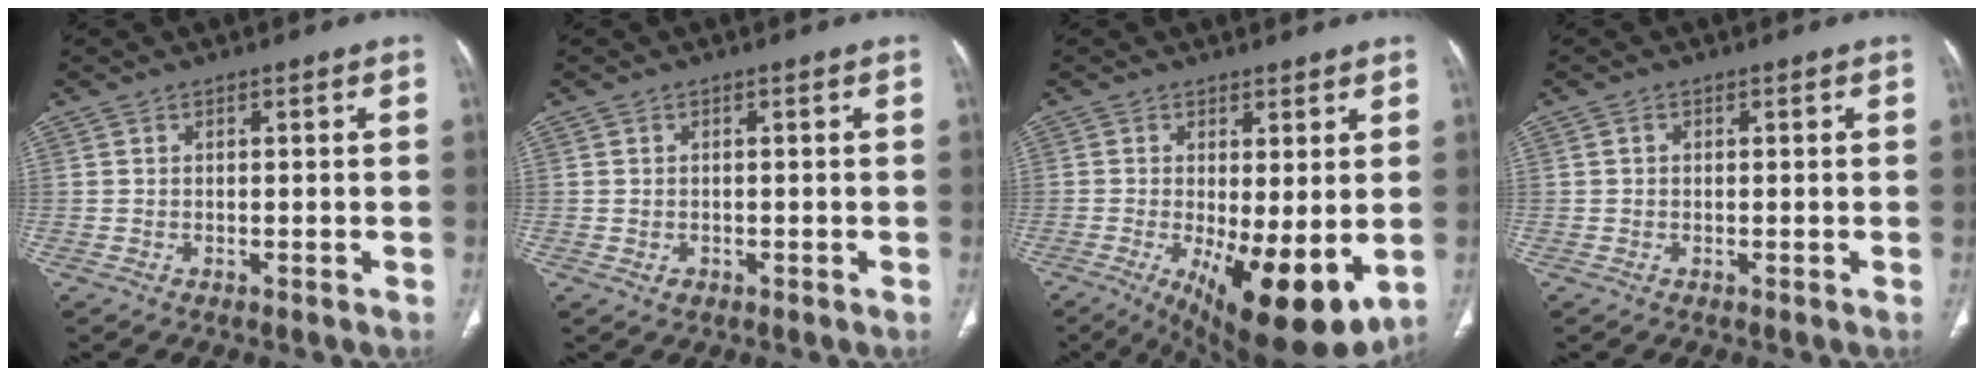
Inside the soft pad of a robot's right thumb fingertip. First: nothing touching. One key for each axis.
{"total": 1.2, "fx": -0.6, "fy": 1.0, "fz": 0.5, "tx": -0.006, "ty": 0.005, "tz": -0.006}
{"total": 14.8, "fx": -3.3, "fy": 5.1, "fz": 13.6, "tx": -0.193, "ty": -0.030, "tz": -0.029}
{"total": 0.6, "fx": 0.1, "fy": 0.5, "fz": 0.3, "tx": -0.003, "ty": 0.002, "tz": 0.000}